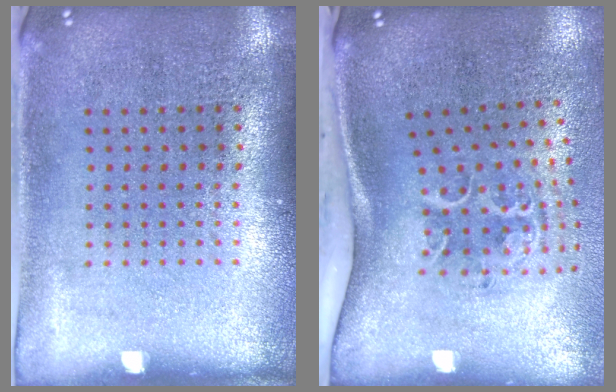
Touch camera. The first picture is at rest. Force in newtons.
{"total": 2.2, "press": 1.4, "slide": 1.7}